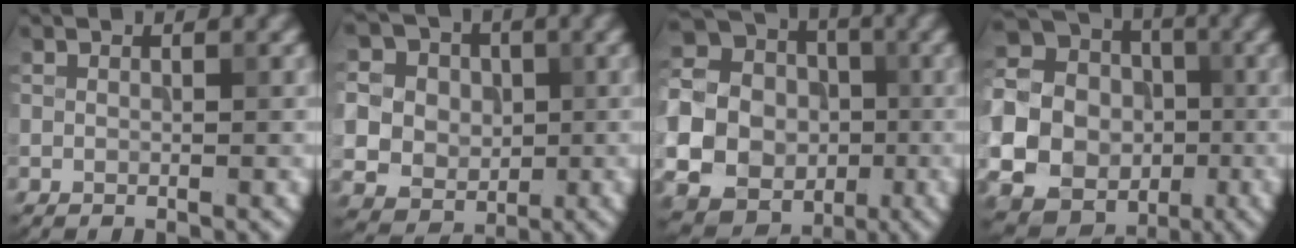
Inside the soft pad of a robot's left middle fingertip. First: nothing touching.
{"total": 10.4, "force": [1.3, 9.5, 3.9], "torque": [-0.109, 0.030, 0.015]}
{"total": 19.4, "force": [-3.2, 18.2, 5.8], "torque": [-0.178, -0.008, -0.090]}
{"total": 21.9, "force": [-3.7, 20.7, 6.1], "torque": [-0.185, -0.013, -0.101]}